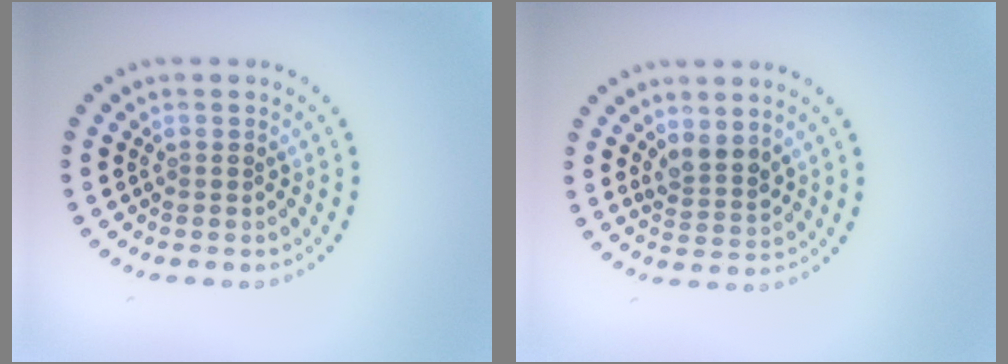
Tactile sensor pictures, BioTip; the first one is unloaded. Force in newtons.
{"total": 2.2, "press": 1.8, "slide": 1.2}